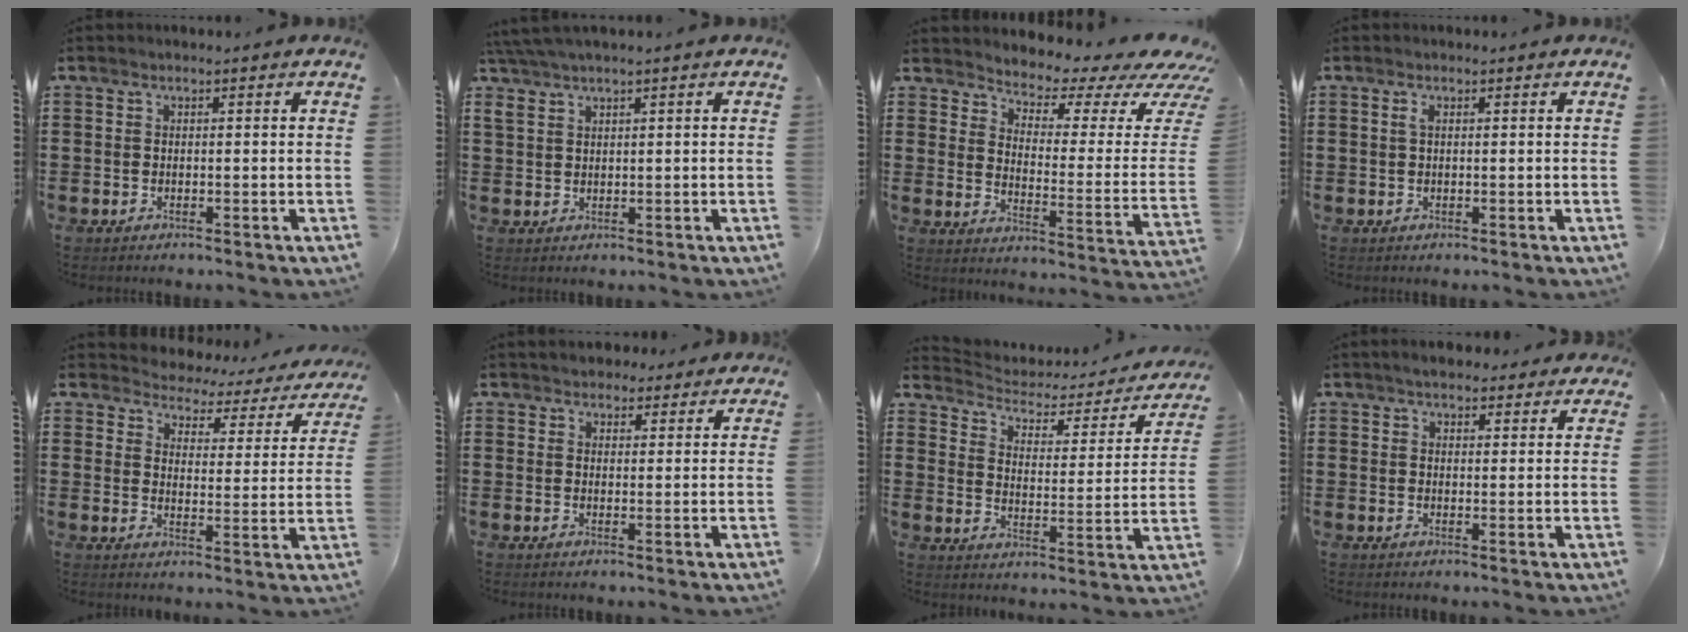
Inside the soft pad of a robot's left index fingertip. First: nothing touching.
{"total": 2.7, "force": [1.9, 0.3, 1.9], "torque": [-0.042, 0.005, 0.037]}
{"total": 3.6, "force": [3.2, 1.0, 1.4], "torque": [-0.033, -0.040, 0.045]}
{"total": 0.9, "force": [0.3, 0.2, 0.8], "torque": [-0.018, 0.000, 0.005]}
{"total": 2.6, "force": [2.5, 0.7, -0.2], "torque": [-0.018, -0.026, 0.034]}
{"total": 2.9, "force": [2.5, 1.4, 0.1], "torque": [-0.004, -0.002, 0.046]}
{"total": 2.8, "force": [2.2, 1.4, 1.0], "torque": [-0.038, -0.018, 0.029]}
{"total": 3.3, "force": [3.0, 1.0, 1.0], "torque": [-0.027, -0.001, 0.057]}